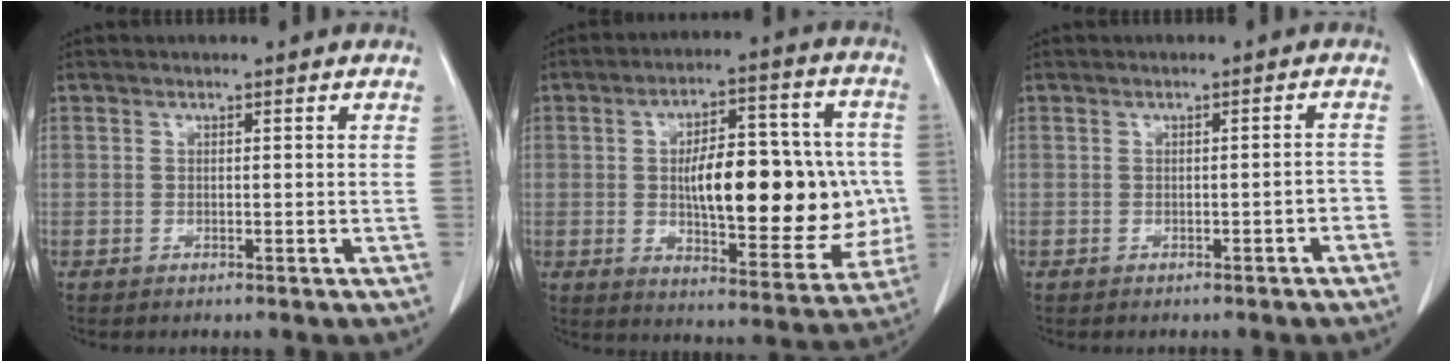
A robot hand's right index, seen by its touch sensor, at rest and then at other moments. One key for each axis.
{"total": 19.9, "fx": -0.5, "fy": 7.5, "fz": 18.4, "tx": -0.264, "ty": 0.022, "tz": 0.004}
{"total": 1.6, "fx": -1.0, "fy": 0.4, "fz": 1.2, "tx": -0.015, "ty": 0.002, "tz": -0.011}